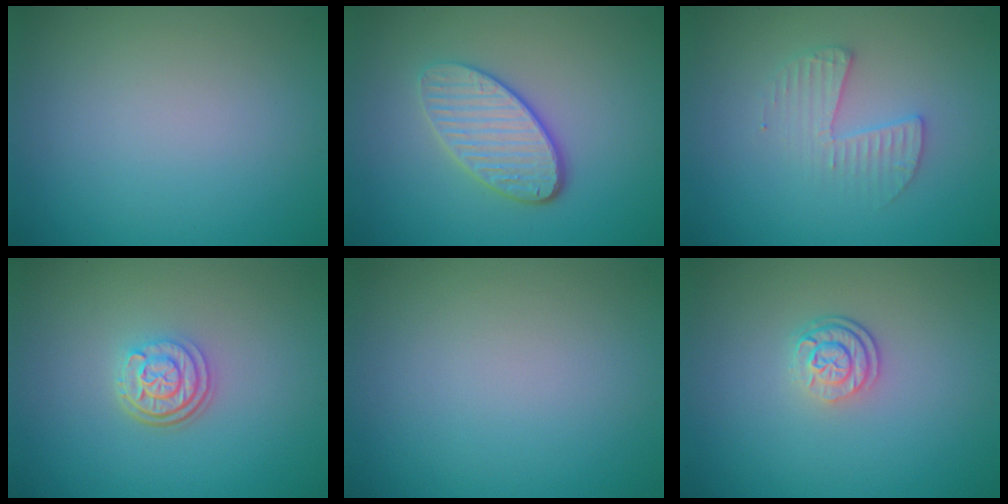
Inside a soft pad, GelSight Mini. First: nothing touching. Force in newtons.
{"total": 4.0, "press": 3.3, "slide": 2.4}
{"total": 2.3, "press": 2.3, "slide": 0.3}
{"total": 3.1, "press": 2.4, "slide": 1.8}
{"total": 0.0}
{"total": 2.7, "press": 2.0, "slide": 1.8}